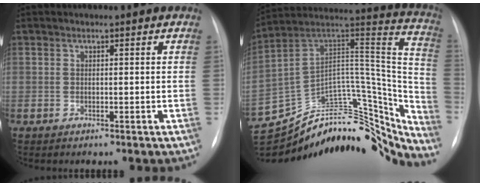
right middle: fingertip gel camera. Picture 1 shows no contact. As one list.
[{"total": 32.4, "force": [-27.5, 13.0, 11.0], "torque": [-0.163, 0.071, -0.375]}]